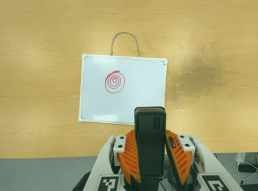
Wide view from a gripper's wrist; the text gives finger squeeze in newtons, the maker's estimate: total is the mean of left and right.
{"total": 4.0, "left": 2.9, "right": 5.1}